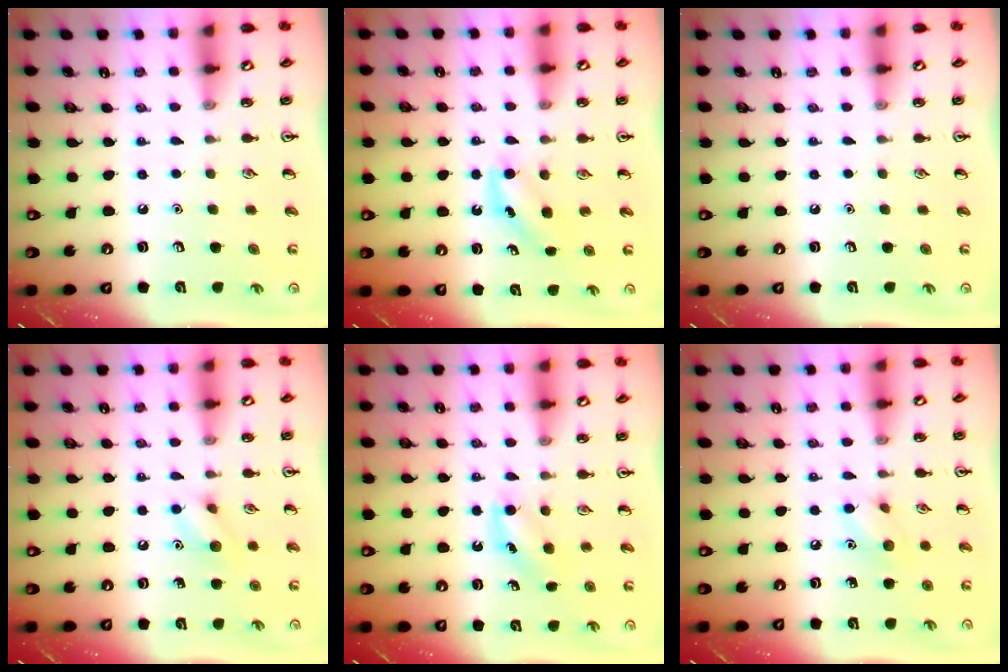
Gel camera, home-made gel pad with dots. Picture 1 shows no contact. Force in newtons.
{"total": 4.4, "press": 4.1, "slide": 1.4}
{"total": 0.0}
{"total": 7.4, "press": 7.4, "slide": 0.7}
{"total": 4.4, "press": 4.2, "slide": 1.4}
{"total": 6.8, "press": 6.7, "slide": 1.4}